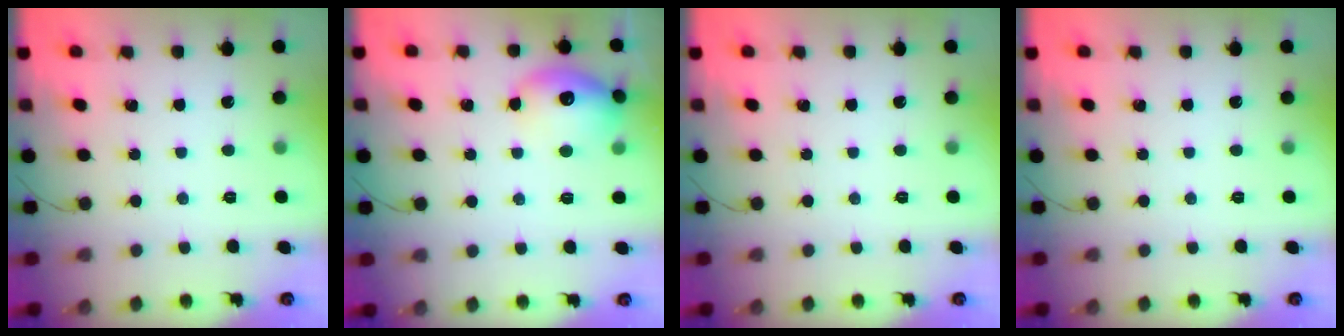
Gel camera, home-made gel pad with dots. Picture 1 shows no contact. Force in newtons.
{"total": 15.0, "press": 14.9, "slide": 1.2}
{"total": 0.0}
{"total": 0.0}